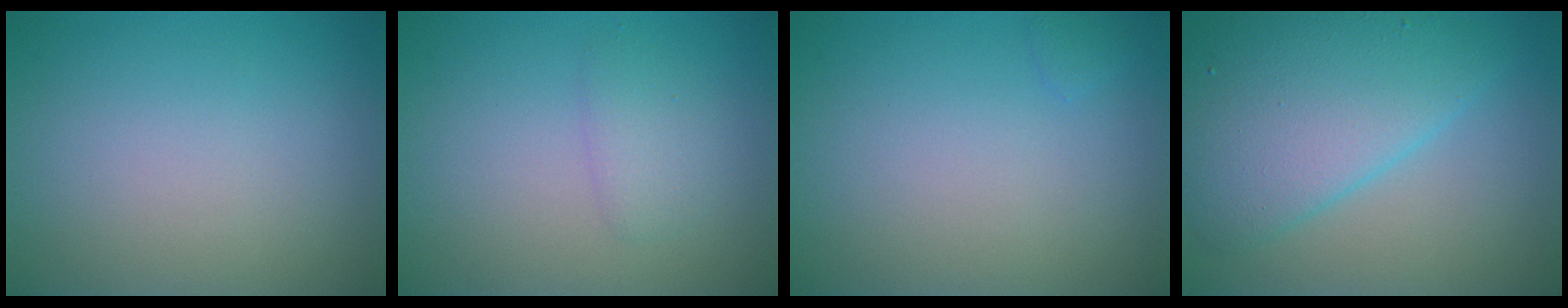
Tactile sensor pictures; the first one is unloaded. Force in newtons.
{"total": 1.6, "press": 1.6, "slide": 0.1}
{"total": 0.5, "press": 0.5, "slide": 0.0}
{"total": 7.6, "press": 7.6, "slide": 0.2}